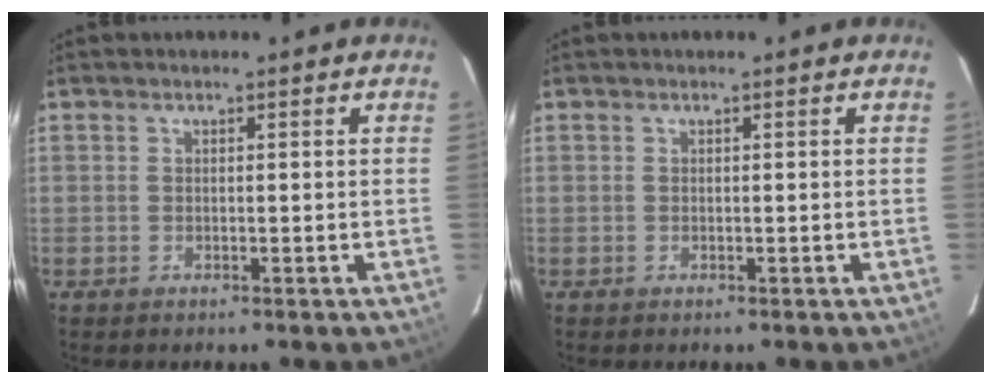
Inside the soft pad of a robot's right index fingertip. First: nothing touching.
{"total": 0.0}